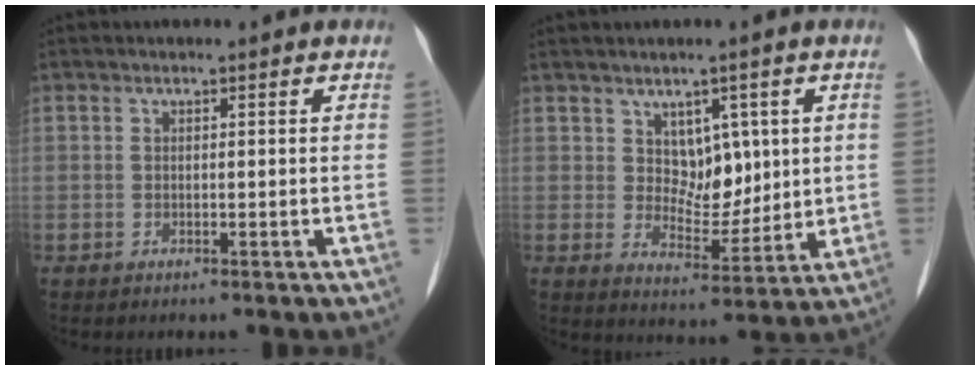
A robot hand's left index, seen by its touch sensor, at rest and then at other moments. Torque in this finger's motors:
{"motor_torque": [-0.18, 0.01, 0.07, 0.02]}